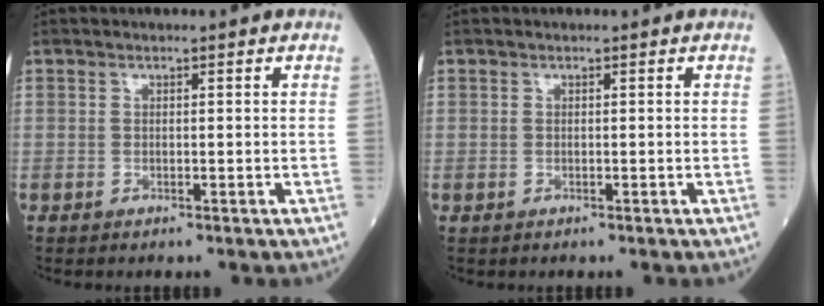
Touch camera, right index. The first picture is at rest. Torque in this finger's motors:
{"motor_torque": [-0.12, -0.04, -0.42, -0.18]}